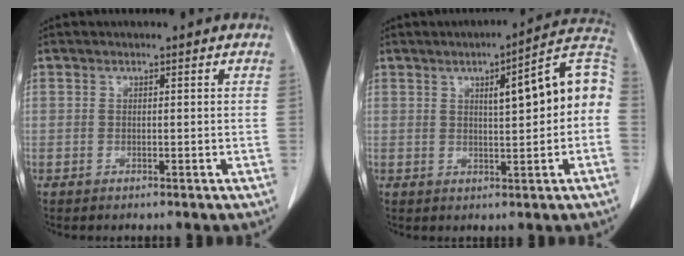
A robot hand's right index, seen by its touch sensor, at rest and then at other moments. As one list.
[{"total": 11.0, "force": [1.2, 1.8, 10.8], "torque": [-0.141, 0.034, 0.012]}]